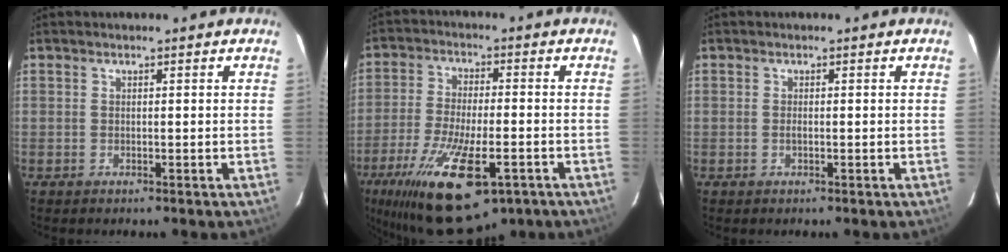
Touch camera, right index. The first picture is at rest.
{"total": 20.7, "force": [-11.7, 7.2, 15.5], "torque": [-0.312, -0.064, -0.194]}
{"total": 0.6, "force": [-0.2, 0.2, 0.6], "torque": [-0.011, 0.002, -0.003]}